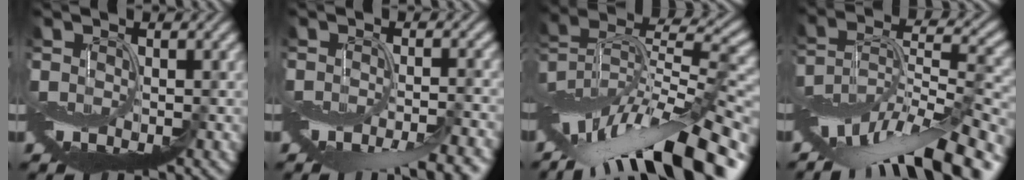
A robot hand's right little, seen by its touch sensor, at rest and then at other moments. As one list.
[{"total": 4.5, "force": [-3.2, 0.5, 3.1], "torque": [-0.044, -0.009, -0.053]}, {"total": 14.2, "force": [-7.2, 4.8, 11.2], "torque": [-0.195, 0.017, -0.117]}, {"total": 13.3, "force": [-8.7, 4.3, 9.1], "torque": [-0.172, 0.011, -0.144]}]